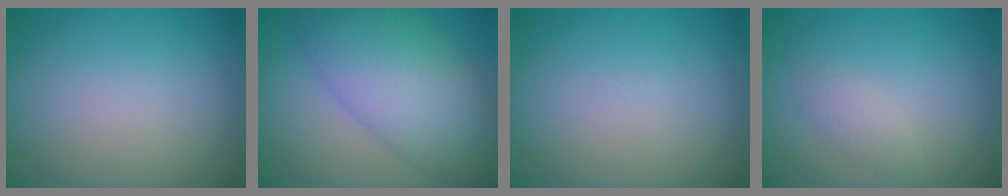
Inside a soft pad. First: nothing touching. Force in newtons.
{"total": 9.4, "press": 9.4, "slide": 0.2}
{"total": 0.0}
{"total": 1.3, "press": 1.3, "slide": 0.1}